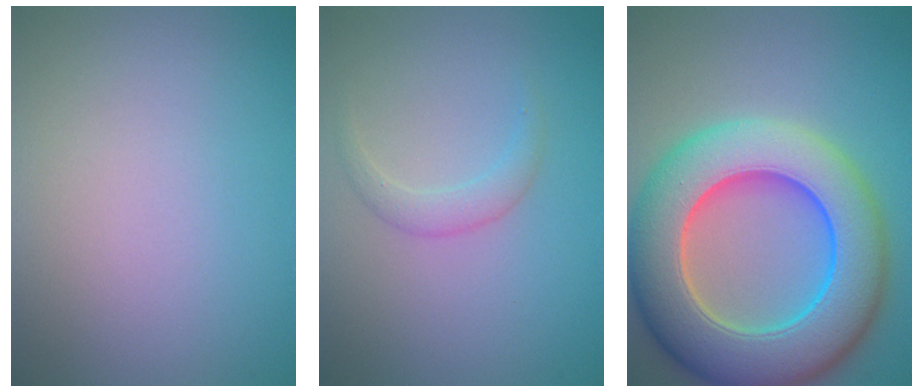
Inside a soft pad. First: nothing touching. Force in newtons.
{"total": 1.5, "press": 1.5, "slide": 0.1}
{"total": 13.3, "press": 13.1, "slide": 2.1}